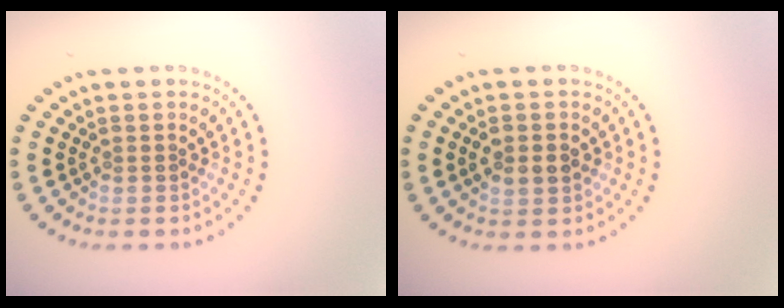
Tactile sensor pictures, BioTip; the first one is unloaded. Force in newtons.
{"total": 2.5, "press": 2.5, "slide": 0.2}